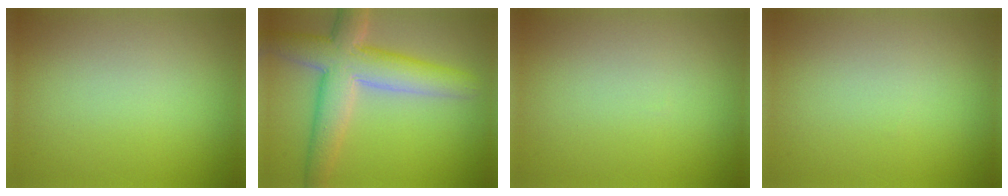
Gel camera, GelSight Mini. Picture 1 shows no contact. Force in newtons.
{"total": 7.5, "press": 7.5, "slide": 0.4}
{"total": 0.0}
{"total": 0.0}